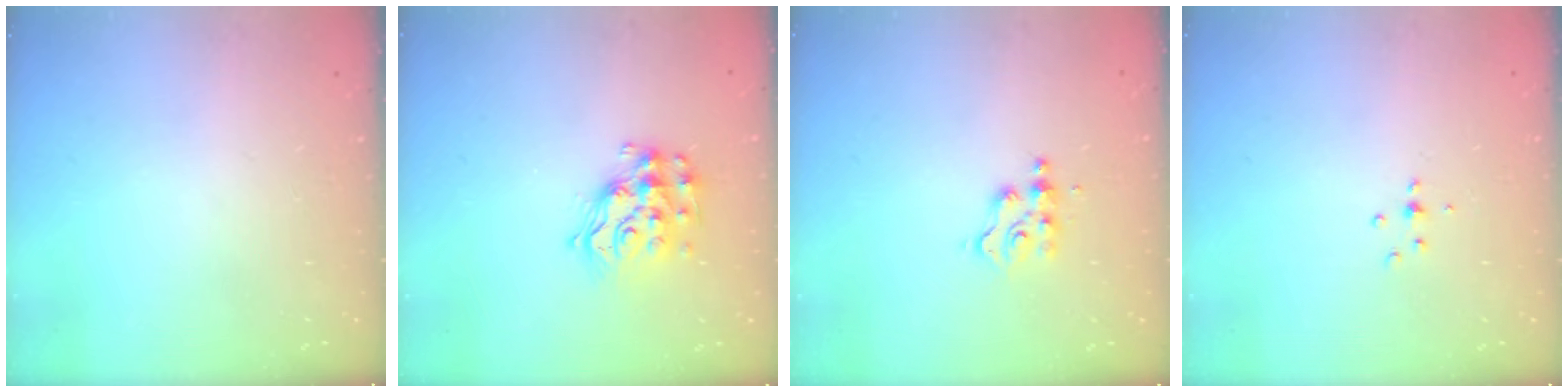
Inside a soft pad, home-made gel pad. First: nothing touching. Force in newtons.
{"total": 13.4, "press": 13.4, "slide": 0.9}
{"total": 3.7, "press": 3.6, "slide": 0.4}
{"total": 4.0, "press": 3.8, "slide": 1.2}